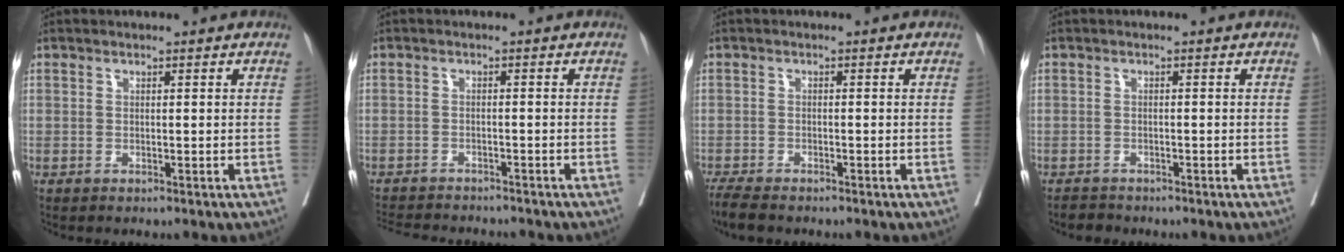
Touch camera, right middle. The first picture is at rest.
{"total": 10.6, "force": [-9.9, 1.7, 3.5], "torque": [-0.060, -0.006, -0.136]}
{"total": 4.7, "force": [-4.1, 0.7, 2.3], "torque": [-0.045, -0.014, -0.070]}
{"total": 2.1, "force": [-1.9, 0.8, 0.0], "torque": [-0.004, -0.003, -0.034]}